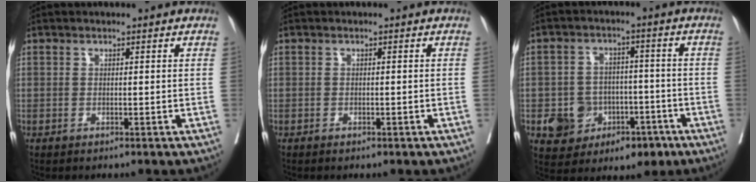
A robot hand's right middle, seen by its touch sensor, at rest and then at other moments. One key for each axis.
{"total": 1.3, "fx": -0.9, "fy": 0.6, "fz": 0.7, "tx": -0.013, "ty": -0.001, "tz": -0.008}
{"total": 9.2, "fx": -3.8, "fy": 7.4, "fz": 3.9, "tx": -0.059, "ty": 0.025, "tz": -0.047}